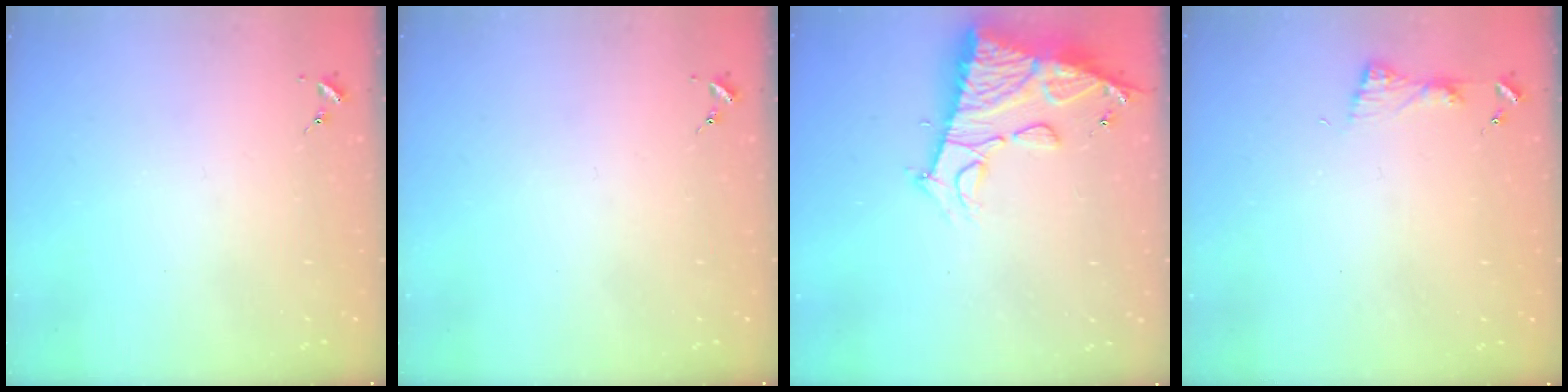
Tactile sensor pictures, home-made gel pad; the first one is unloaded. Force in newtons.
{"total": 0.0}
{"total": 14.3, "press": 14.2, "slide": 1.3}
{"total": 5.6, "press": 5.5, "slide": 0.7}